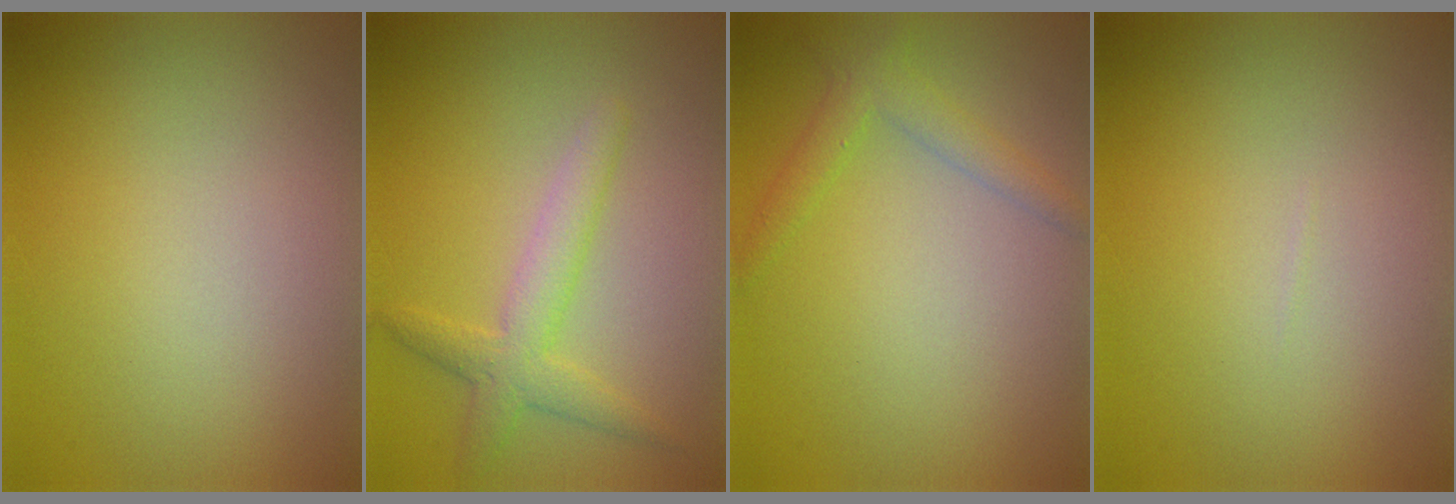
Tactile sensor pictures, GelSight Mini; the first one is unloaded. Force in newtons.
{"total": 3.1, "press": 3.1, "slide": 0.2}
{"total": 2.3, "press": 2.3, "slide": 0.2}
{"total": 0.0}